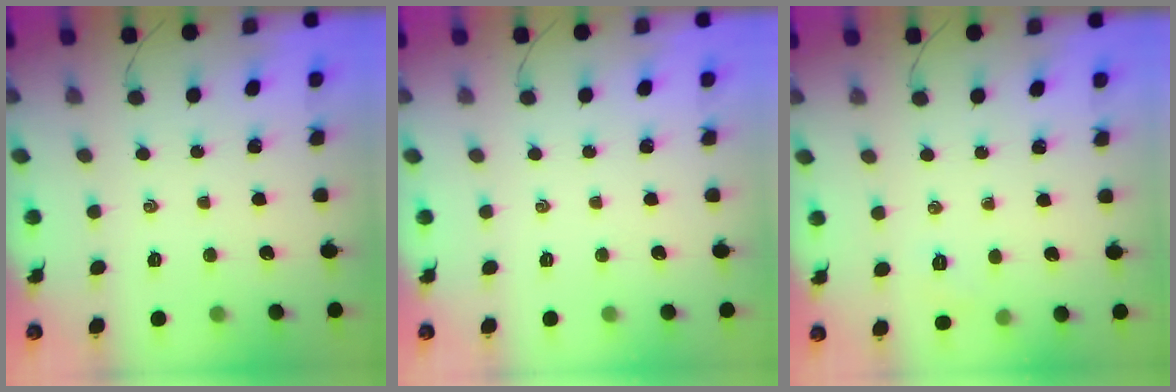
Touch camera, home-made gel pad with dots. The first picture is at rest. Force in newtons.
{"total": 0.0}
{"total": 4.3, "press": 4.2, "slide": 1.1}